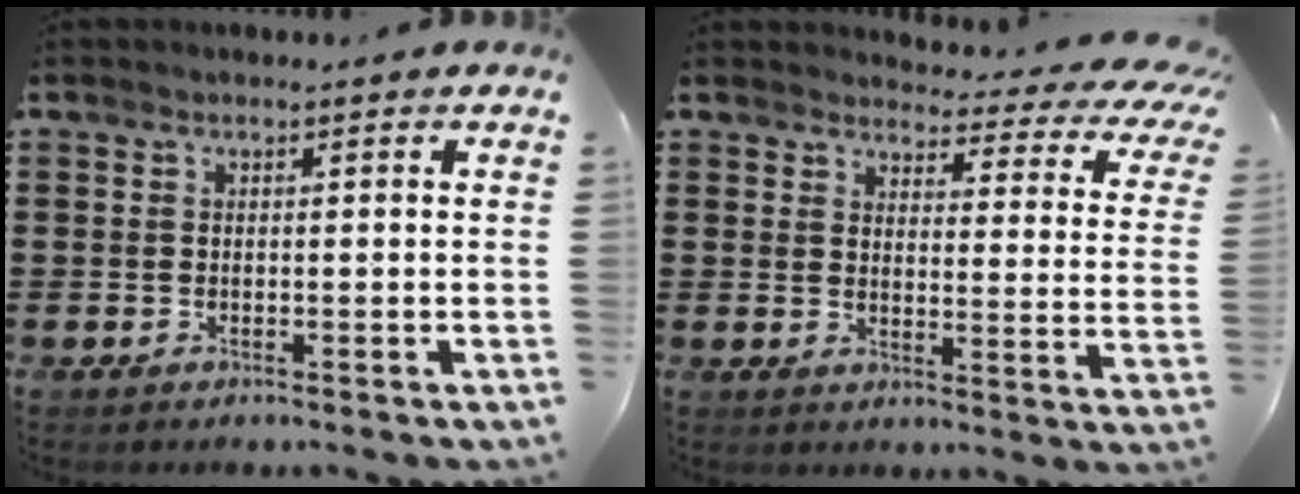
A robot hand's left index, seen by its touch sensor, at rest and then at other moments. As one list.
[{"total": 4.1, "force": [3.5, 0.8, 2.0], "torque": [-0.042, -0.031, 0.052]}]